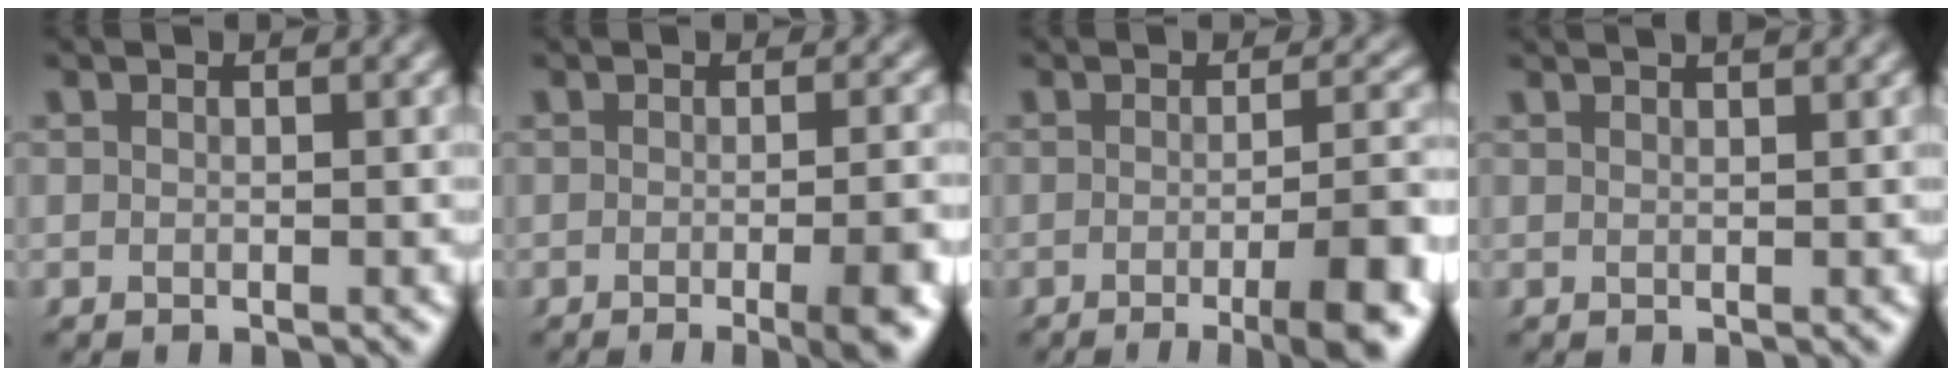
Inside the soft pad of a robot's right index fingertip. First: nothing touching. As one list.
[{"total": 5.1, "force": [-2.1, 1.0, 4.5], "torque": [-0.050, 0.003, -0.039]}, {"total": 7.6, "force": [-3.5, 1.9, 6.5], "torque": [-0.078, 0.000, -0.059]}, {"total": 1.7, "force": [1.2, -0.2, 1.1], "torque": [-0.004, 0.004, 0.019]}]